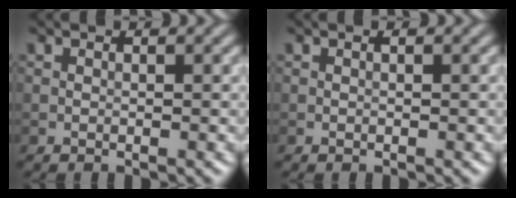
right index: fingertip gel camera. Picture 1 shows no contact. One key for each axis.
{"total": 0.0}